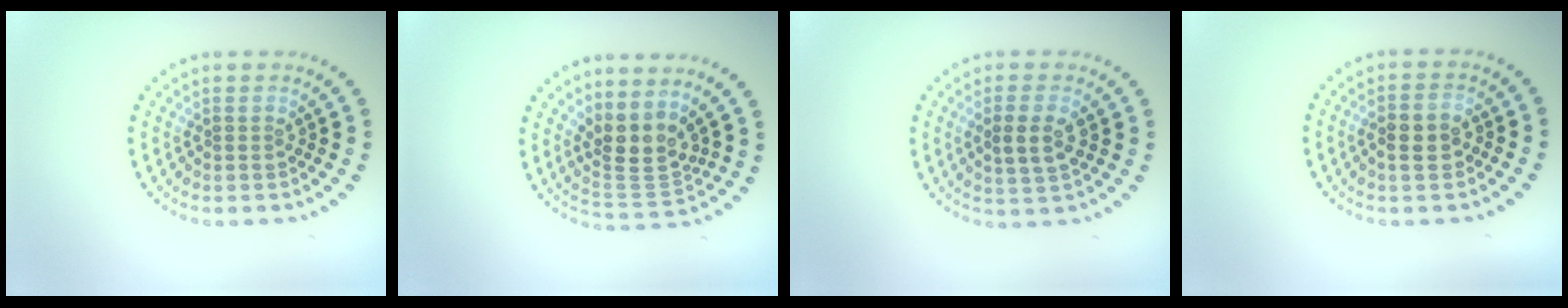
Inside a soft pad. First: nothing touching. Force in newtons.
{"total": 3.5, "press": 2.5, "slide": 2.3}
{"total": 2.8, "press": 2.8, "slide": 0.5}
{"total": 2.6, "press": 2.5, "slide": 0.5}